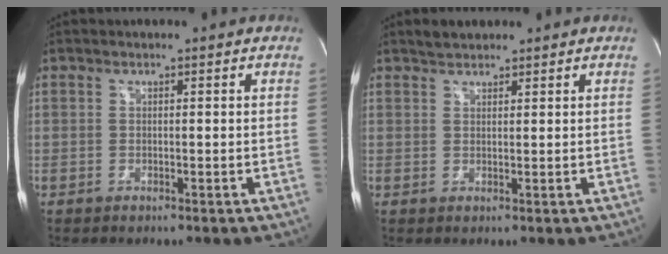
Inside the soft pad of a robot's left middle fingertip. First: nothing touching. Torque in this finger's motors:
{"motor_torque": [0.05, -0.02, -0.02, 0.00]}